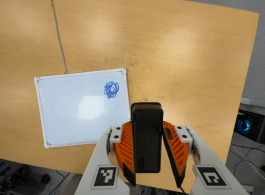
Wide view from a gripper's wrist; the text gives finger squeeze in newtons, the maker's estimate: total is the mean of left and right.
{"total": 4.5, "left": 3.7, "right": 5.4}